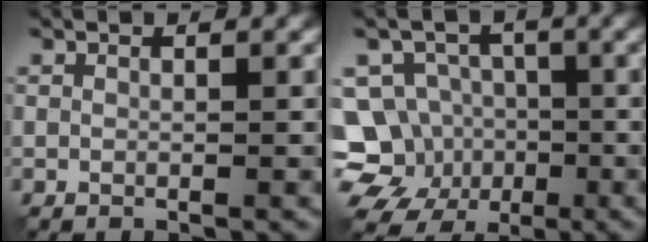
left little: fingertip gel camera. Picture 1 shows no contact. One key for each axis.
{"total": 11.0, "fx": -3.8, "fy": 9.9, "fz": 2.7, "tx": -0.056, "ty": -0.006, "tz": -0.084}